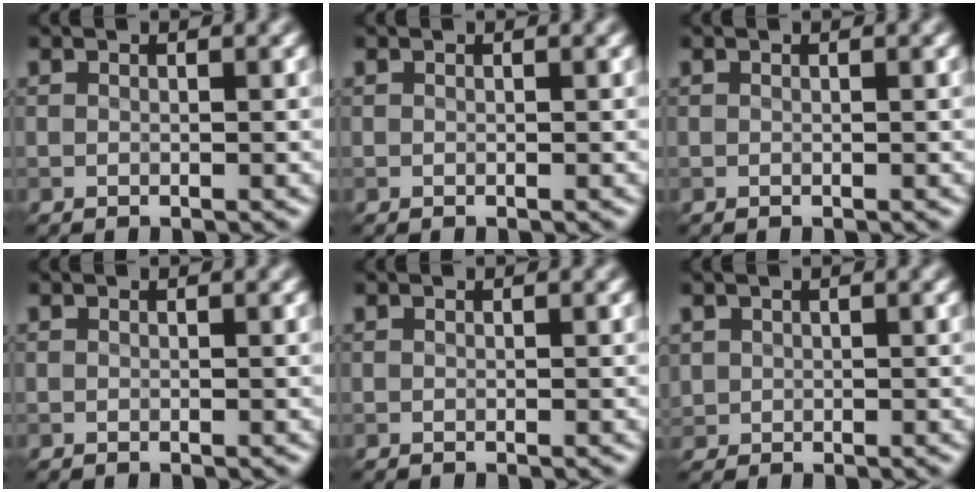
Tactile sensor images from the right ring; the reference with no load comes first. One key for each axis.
{"total": 0.0}
{"total": 0.0}
{"total": 0.0}
{"total": 0.0}
{"total": 1.0, "fx": 0.3, "fy": 1.0, "fz": 0.0, "tx": 0.003, "ty": -0.004, "tz": 0.010}